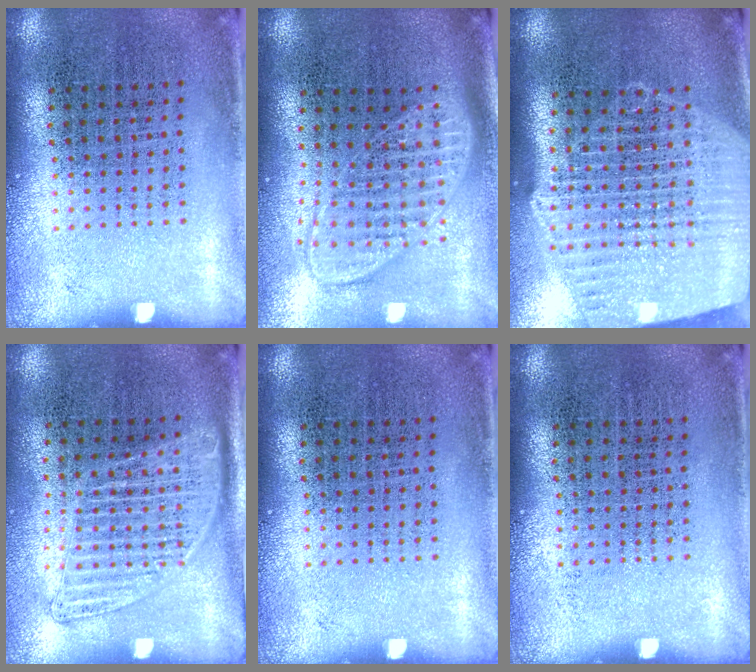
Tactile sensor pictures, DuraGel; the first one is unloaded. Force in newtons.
{"total": 1.9, "press": 1.5, "slide": 1.1}
{"total": 2.4, "press": 2.1, "slide": 1.2}
{"total": 1.4, "press": 1.3, "slide": 0.6}
{"total": 0.0}
{"total": 0.0}